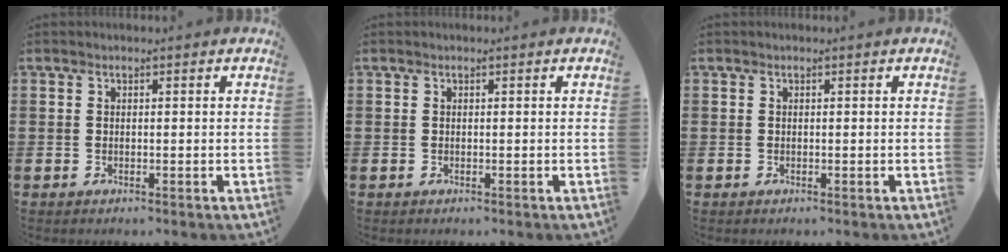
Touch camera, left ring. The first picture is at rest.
{"total": 0.0}
{"total": 0.0}